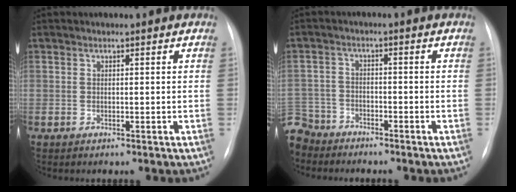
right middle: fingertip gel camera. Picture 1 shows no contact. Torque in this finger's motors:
{"motor_torque": [-0.18, -0.47, -0.03, -0.08]}